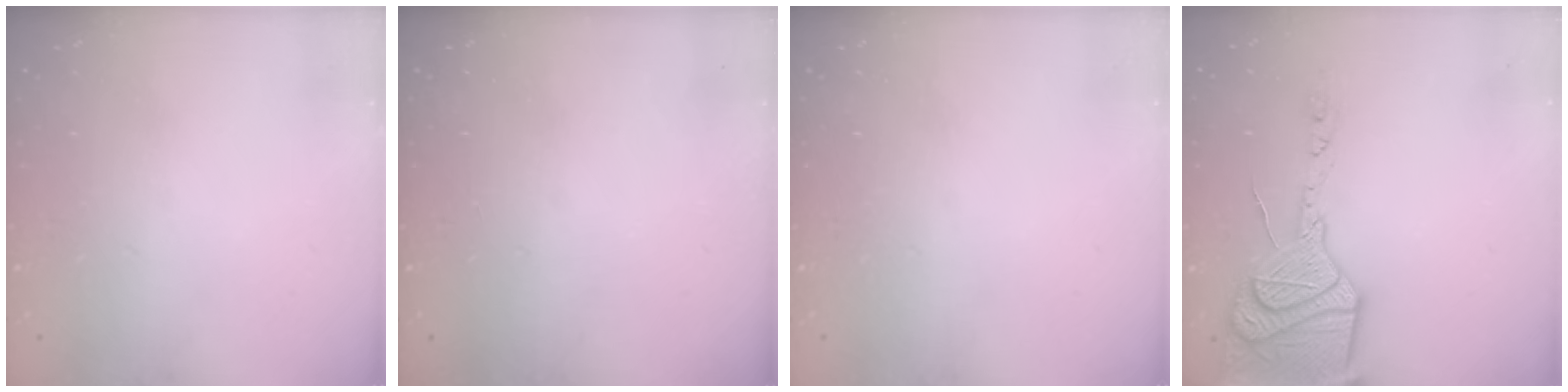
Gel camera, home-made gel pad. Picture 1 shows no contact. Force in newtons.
{"total": 0.0}
{"total": 0.0}
{"total": 23.1, "press": 22.5, "slide": 4.9}